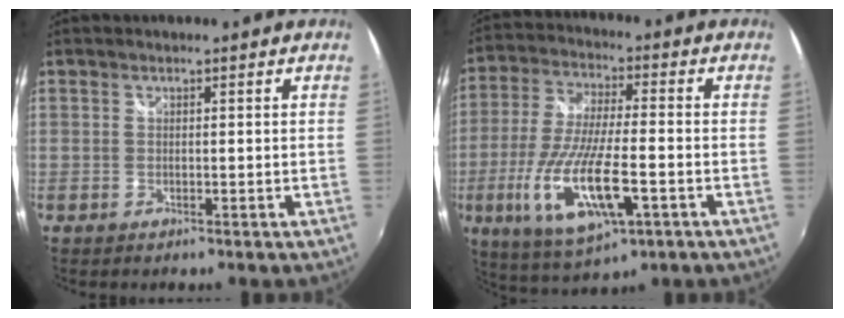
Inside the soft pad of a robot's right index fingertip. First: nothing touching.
{"total": 17.2, "force": [-5.9, 5.1, 15.3], "torque": [-0.317, -0.032, -0.103]}